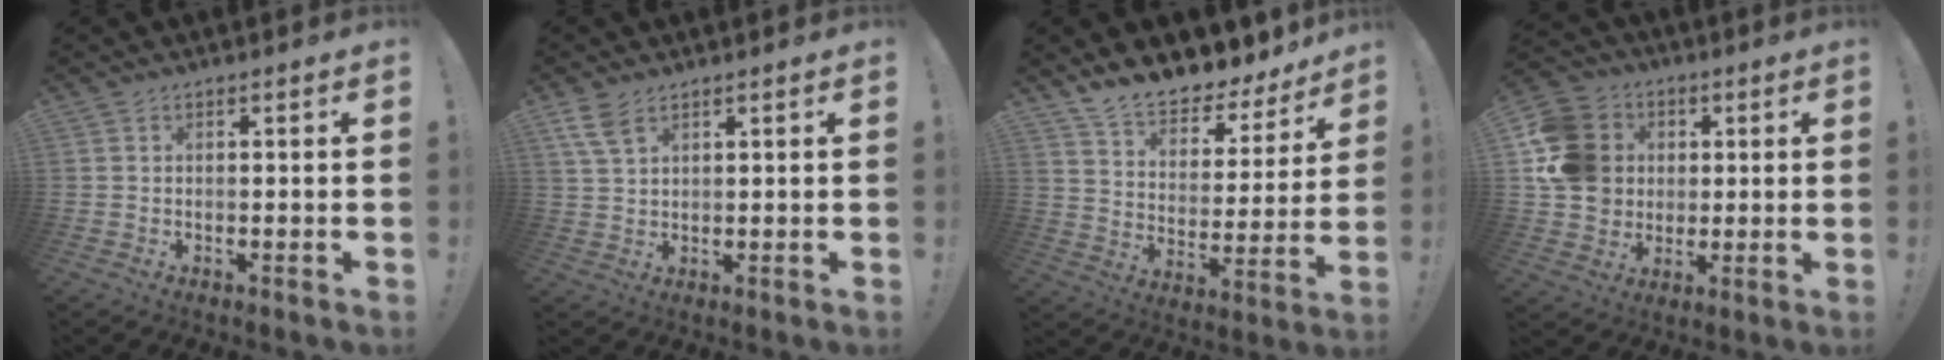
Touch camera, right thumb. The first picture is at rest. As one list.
[{"total": 5.5, "force": [3.4, 2.3, 3.6], "torque": [-0.069, -0.011, 0.066]}, {"total": 12.0, "force": [11.1, 3.4, 3.1], "torque": [-0.066, -0.097, 0.197]}, {"total": 15.8, "force": [2.5, 13.9, 7.1], "torque": [-0.117, 0.005, 0.058]}]